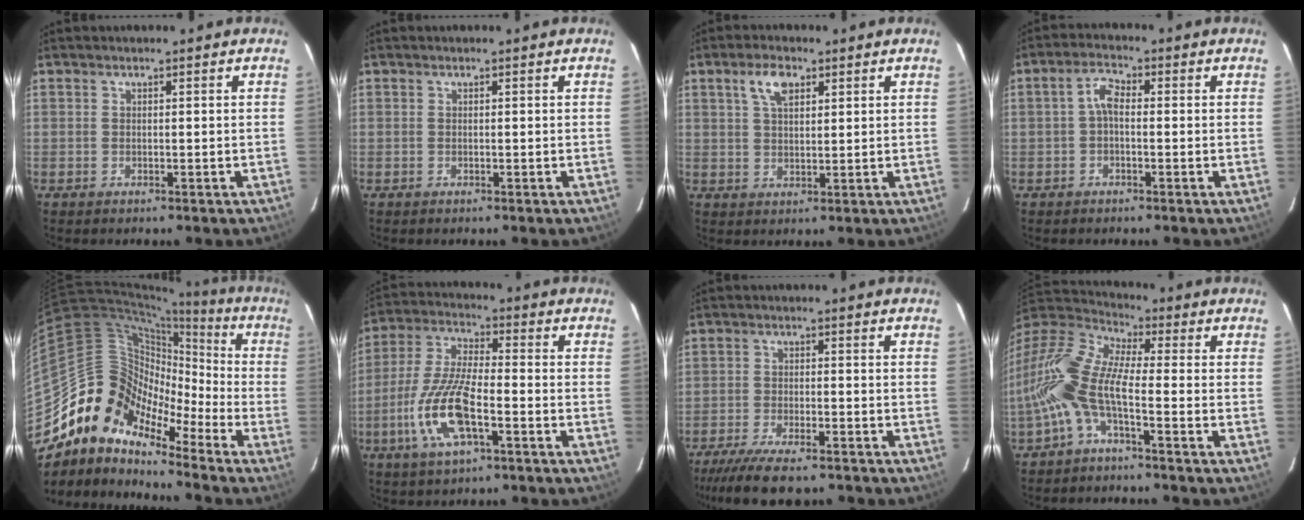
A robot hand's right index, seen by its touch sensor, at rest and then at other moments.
{"total": 0.0}
{"total": 5.1, "force": [2.6, 2.5, 3.7], "torque": [-0.067, 0.010, 0.048]}
{"total": 3.1, "force": [-0.4, 1.6, 2.6], "torque": [-0.053, 0.012, -0.009]}
{"total": 12.7, "force": [-9.3, 7.6, 4.1], "torque": [-0.068, 0.033, -0.204]}
{"total": 13.9, "force": [-5.3, 4.2, 12.1], "torque": [-0.263, -0.008, -0.104]}
{"total": 11.9, "force": [-9.9, 2.8, 6.1], "torque": [-0.141, -0.030, -0.165]}
{"total": 14.8, "force": [-4.7, 4.8, 13.1], "torque": [-0.267, -0.003, -0.105]}